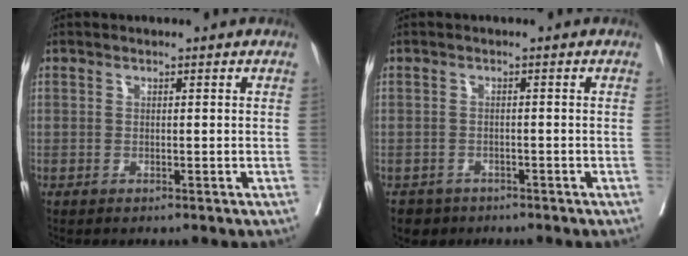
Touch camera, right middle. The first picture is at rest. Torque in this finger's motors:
{"motor_torque": [0.39, -0.23, 0.08, -0.01]}